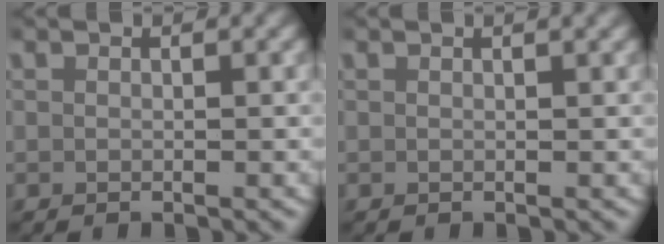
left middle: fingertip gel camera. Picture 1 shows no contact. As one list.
[{"total": 0.9, "force": [0.6, 0.0, 0.7], "torque": [-0.005, 0.006, 0.008]}]